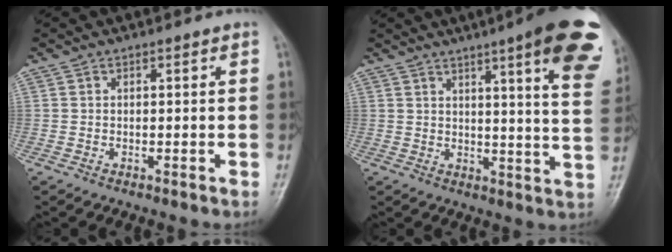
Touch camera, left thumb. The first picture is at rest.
{"total": 19.4, "force": [10.9, 2.8, 15.8], "torque": [-0.181, -0.038, 0.121]}